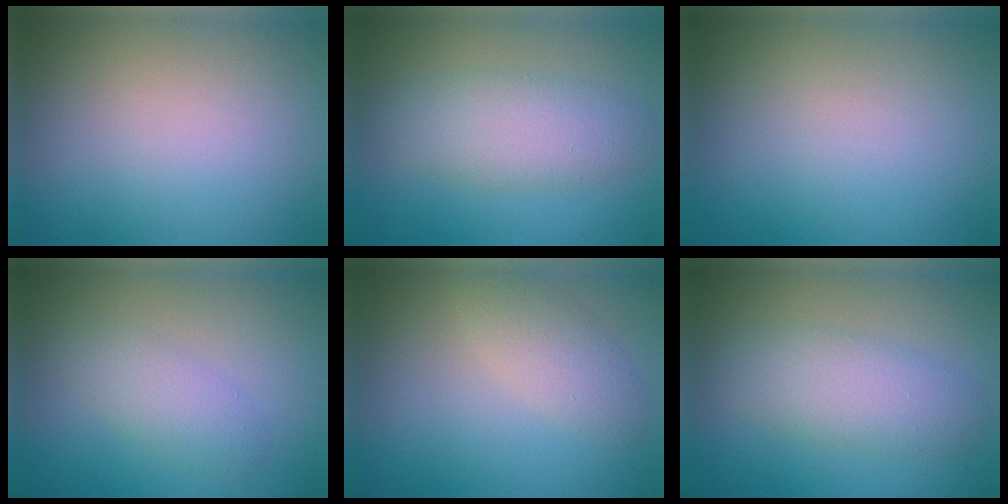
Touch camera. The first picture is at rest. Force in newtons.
{"total": 4.3, "press": 4.3, "slide": 0.4}
{"total": 0.0}
{"total": 2.5, "press": 2.5, "slide": 0.1}
{"total": 3.4, "press": 3.4, "slide": 0.2}
{"total": 4.3, "press": 4.3, "slide": 0.0}